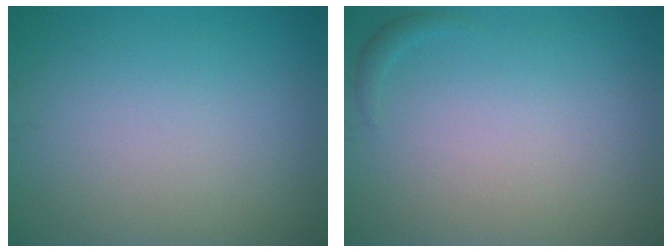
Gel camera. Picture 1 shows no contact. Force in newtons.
{"total": 0.6, "press": 0.6, "slide": 0.1}